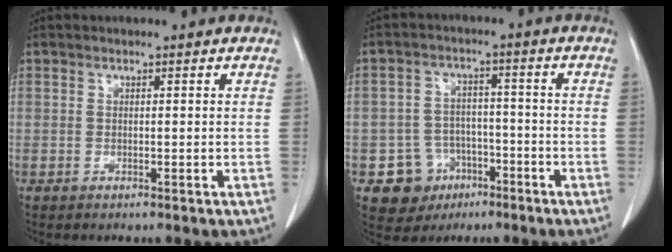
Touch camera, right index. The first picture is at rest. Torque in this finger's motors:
{"motor_torque": [-0.16, 0.08, -0.46, -0.21]}